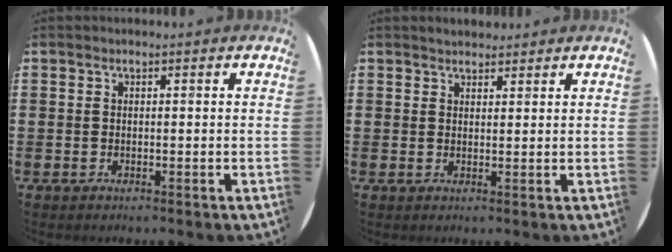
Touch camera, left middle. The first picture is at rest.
{"total": 1.7, "force": [1.6, 0.5, 0.1], "torque": [-0.003, 0.006, 0.032]}